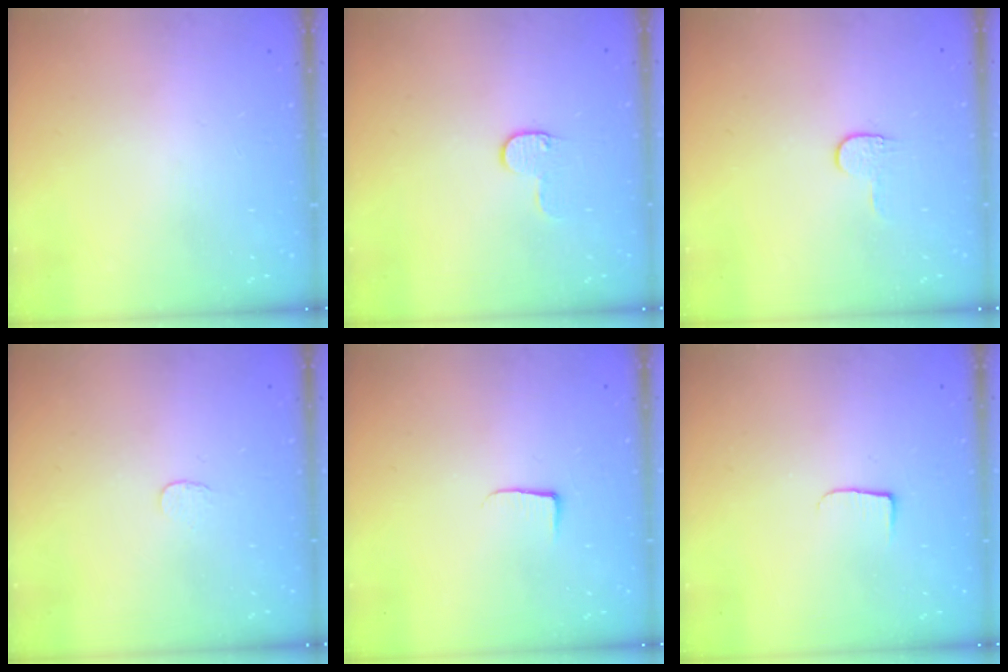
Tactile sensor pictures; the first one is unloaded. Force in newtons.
{"total": 5.1, "press": 5.1, "slide": 0.5}
{"total": 3.4, "press": 3.4, "slide": 0.4}
{"total": 3.0, "press": 3.0, "slide": 0.2}
{"total": 3.7, "press": 3.7, "slide": 0.5}
{"total": 5.0, "press": 4.9, "slide": 0.6}